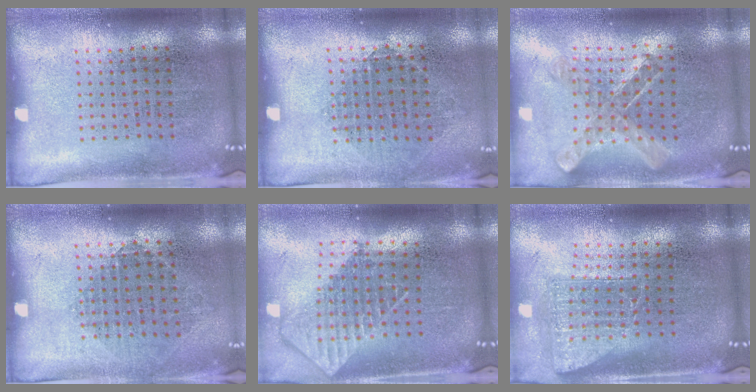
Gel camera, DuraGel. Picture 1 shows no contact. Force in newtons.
{"total": 0.9, "press": 0.8, "slide": 0.4}
{"total": 0.9, "press": 0.9, "slide": 0.0}
{"total": 0.9, "press": 0.8, "slide": 0.4}
{"total": 1.9, "press": 1.5, "slide": 1.1}
{"total": 1.7, "press": 1.3, "slide": 1.1}